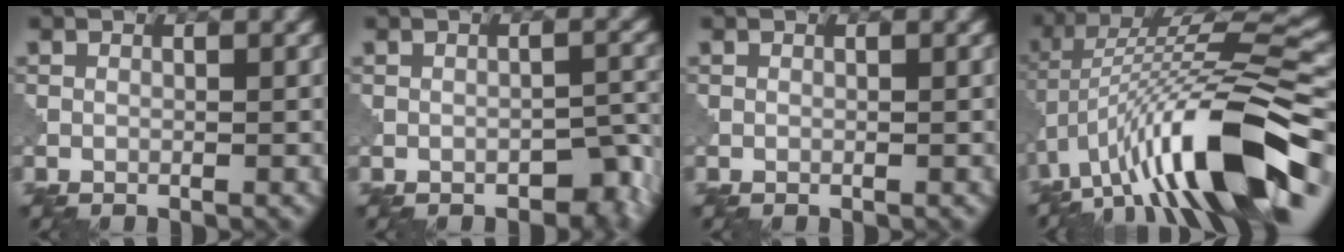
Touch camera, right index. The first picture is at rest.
{"total": 2.2, "force": [-1.6, 1.1, 0.9], "torque": [-0.011, 0.003, -0.018]}
{"total": 0.0}
{"total": 13.8, "force": [-5.1, 4.3, 12.1], "torque": [-0.212, 0.029, -0.081]}